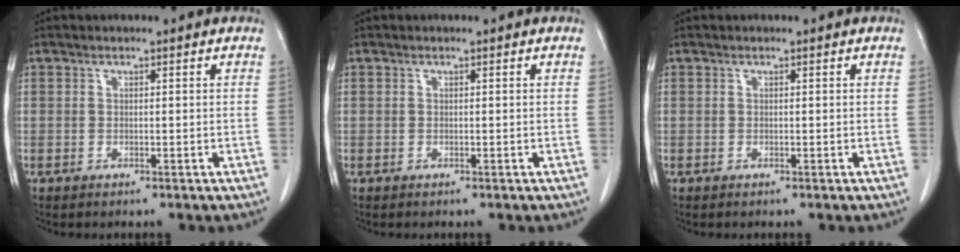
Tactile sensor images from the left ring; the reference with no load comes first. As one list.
[{"total": 0.0}, {"total": 0.0}]